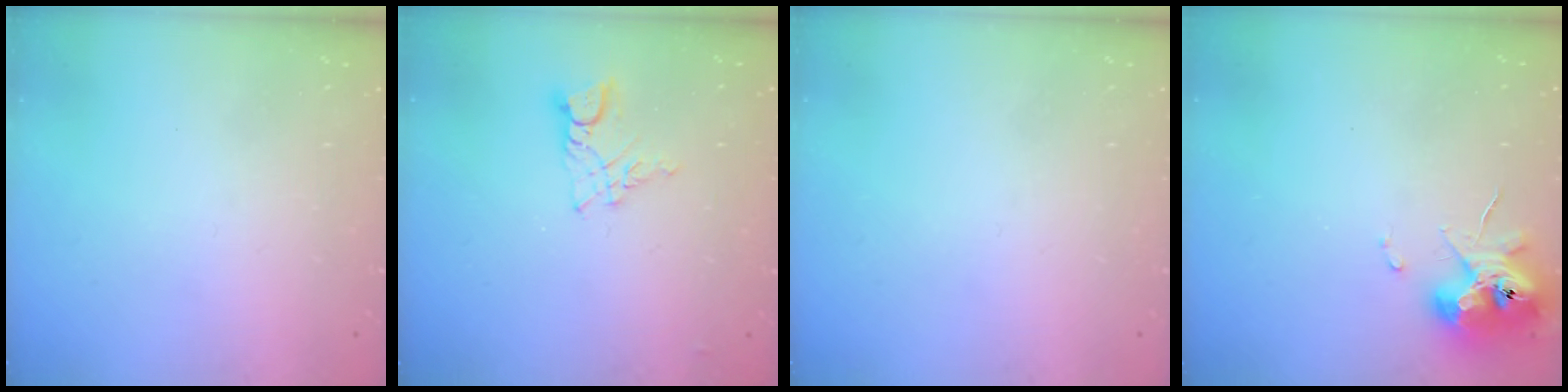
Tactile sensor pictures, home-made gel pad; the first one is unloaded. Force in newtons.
{"total": 7.3, "press": 7.3, "slide": 0.5}
{"total": 0.0}
{"total": 10.1, "press": 10.0, "slide": 1.5}